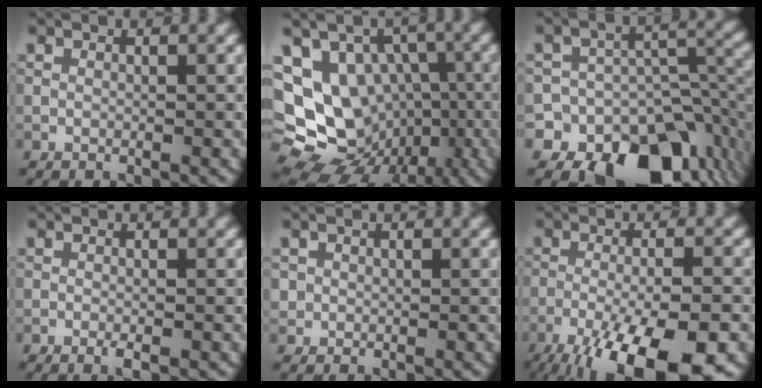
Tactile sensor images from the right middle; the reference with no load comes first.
{"total": 15.9, "force": [-3.1, 13.3, 8.1], "torque": [-0.136, 0.000, -0.048]}
{"total": 15.1, "force": [-9.9, 10.2, 5.2], "torque": [-0.089, -0.004, -0.135]}
{"total": 0.9, "force": [-0.5, 0.1, 0.7], "torque": [-0.012, -0.004, -0.010]}
{"total": 0.7, "force": [0.0, 0.7, 0.0], "torque": [0.008, -0.004, 0.000]}
{"total": 14.0, "force": [-9.2, 4.2, 9.7], "torque": [-0.158, -0.041, -0.135]}